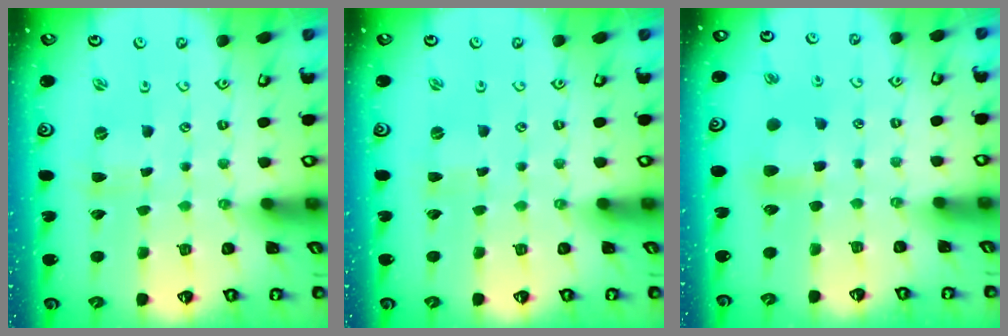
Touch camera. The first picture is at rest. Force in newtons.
{"total": 0.0}
{"total": 5.5, "press": 5.5, "slide": 0.5}